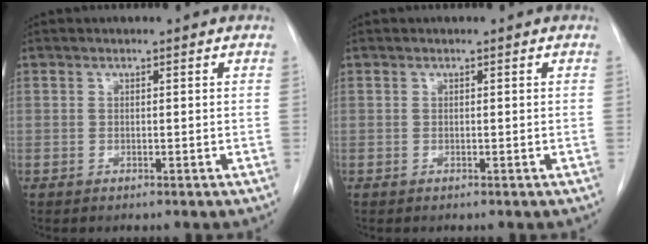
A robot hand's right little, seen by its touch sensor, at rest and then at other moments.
{"total": 0.0}